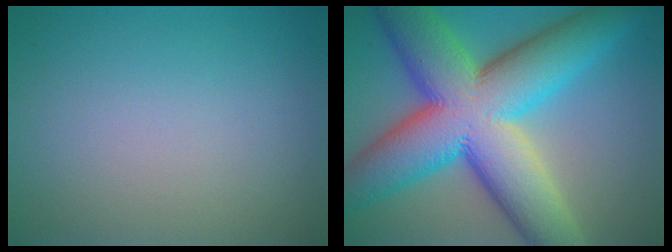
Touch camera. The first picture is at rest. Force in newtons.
{"total": 16.5, "press": 16.5, "slide": 0.3}